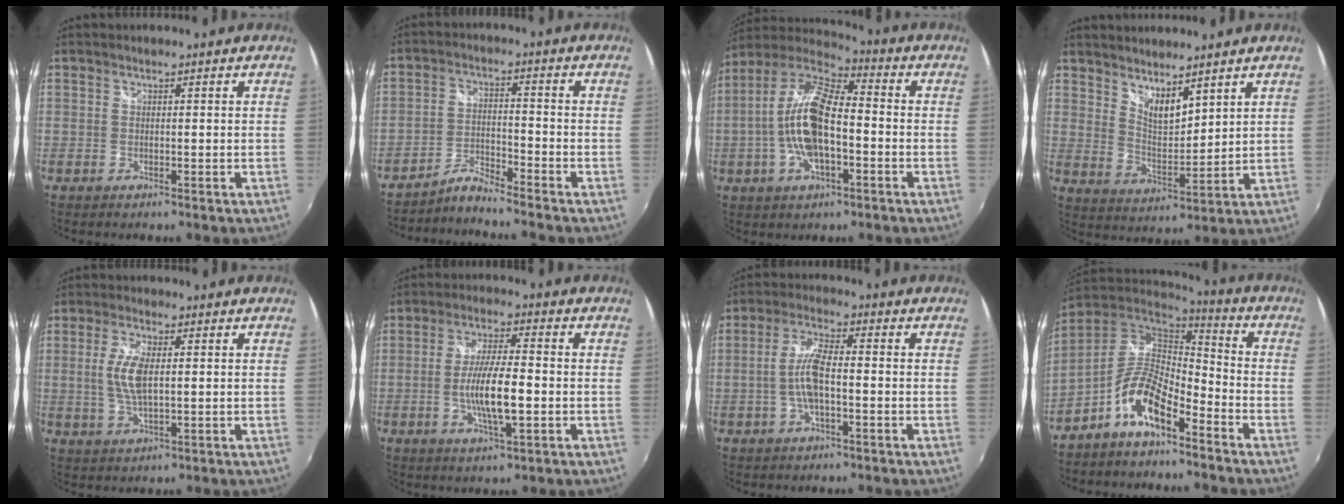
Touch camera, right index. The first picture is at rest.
{"total": 4.4, "force": [-4.3, -0.8, 0.5], "torque": [-0.018, 0.010, -0.085]}
{"total": 15.0, "force": [-2.8, 6.0, 13.5], "torque": [-0.268, 0.007, -0.058]}
{"total": 7.2, "force": [5.7, 2.3, 3.7], "torque": [-0.055, -0.007, 0.104]}
{"total": 6.5, "force": [0.6, 2.6, 5.9], "torque": [-0.120, 0.000, 0.014]}
{"total": 9.6, "force": [-2.0, 1.9, 9.2], "torque": [-0.174, -0.006, -0.036]}
{"total": 7.1, "force": [-1.5, 2.0, 6.6], "torque": [-0.135, 0.006, -0.029]}
{"total": 10.9, "force": [-6.6, 4.0, 7.8], "torque": [-0.163, 0.012, -0.125]}